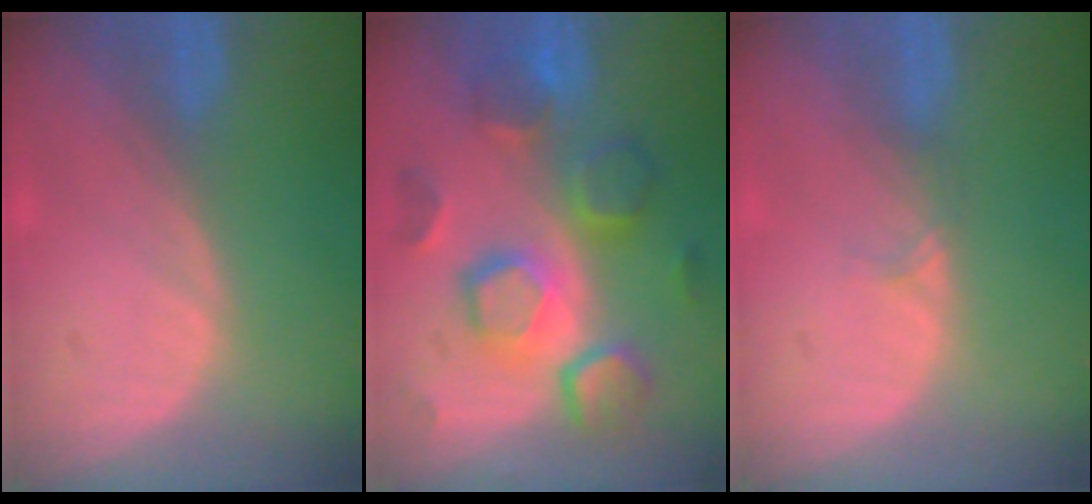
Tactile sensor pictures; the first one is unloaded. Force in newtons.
{"total": 10.4, "press": 10.4, "slide": 0.8}
{"total": 0.9, "press": 0.8, "slide": 0.2}